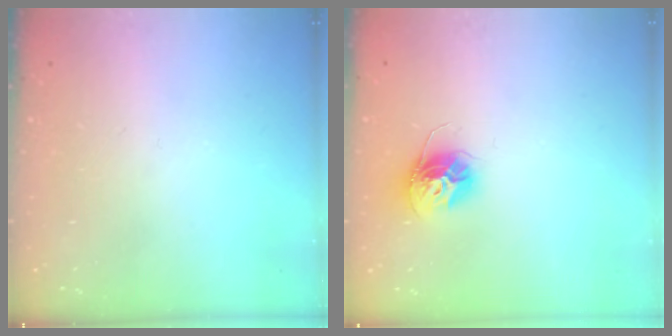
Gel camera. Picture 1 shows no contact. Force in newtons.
{"total": 11.4, "press": 11.3, "slide": 0.8}